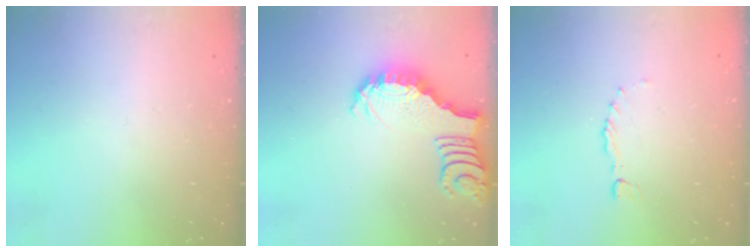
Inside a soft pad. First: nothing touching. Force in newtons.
{"total": 2.9, "press": 2.8, "slide": 0.5}
{"total": 0.0}